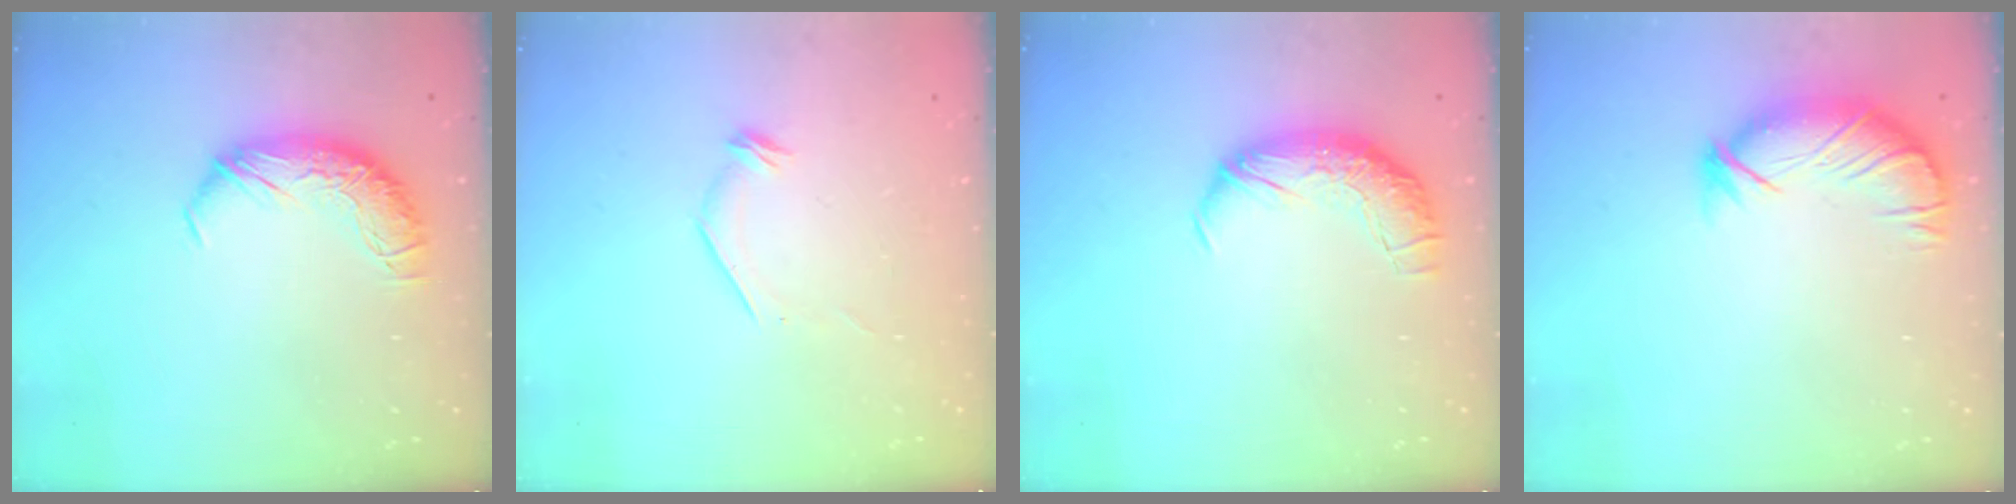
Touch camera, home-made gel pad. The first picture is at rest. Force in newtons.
{"total": 6.0, "press": 5.9, "slide": 1.0}
{"total": 2.3, "press": 1.0, "slide": 2.1}
{"total": 3.9, "press": 3.3, "slide": 2.0}